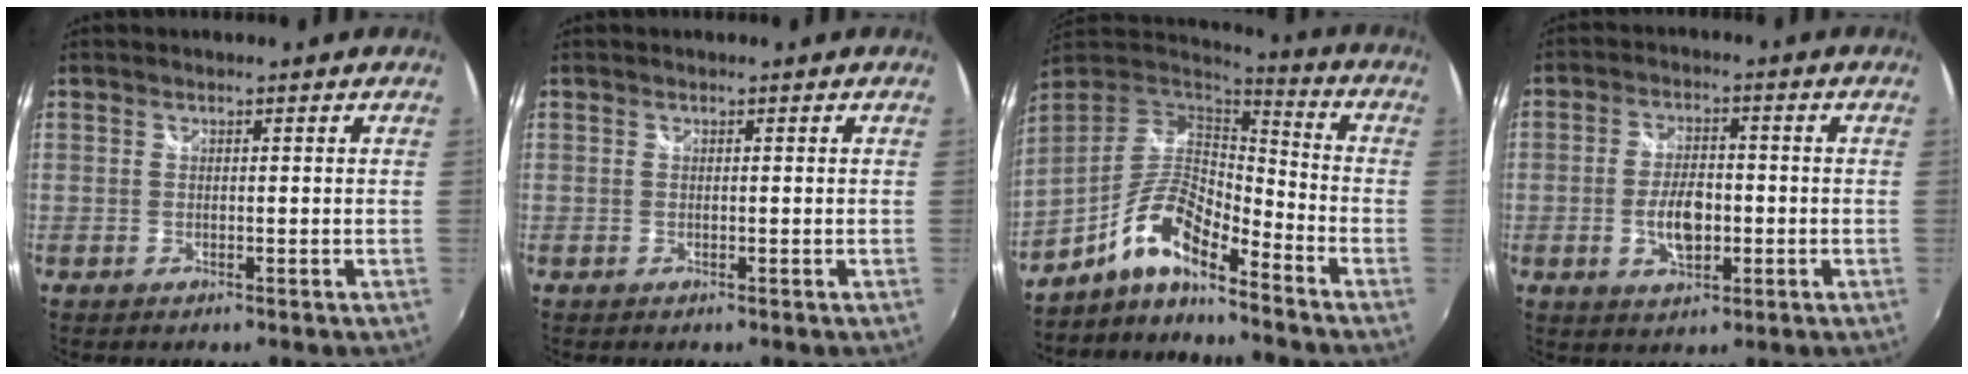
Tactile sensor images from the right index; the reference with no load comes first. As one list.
[{"total": 0.0}, {"total": 11.2, "force": [-8.0, 2.8, 7.4], "torque": [-0.155, 0.008, -0.157]}, {"total": 7.2, "force": [-1.7, 3.7, 5.9], "torque": [-0.116, 0.000, -0.026]}]